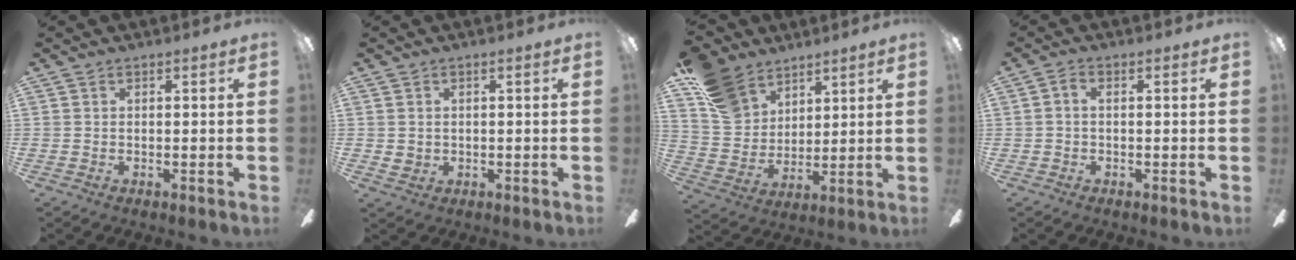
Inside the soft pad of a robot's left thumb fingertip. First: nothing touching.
{"total": 1.6, "force": [0.6, 1.5, 0.3], "torque": [-0.007, 0.002, 0.011]}
{"total": 14.6, "force": [9.8, 9.6, 5.0], "torque": [-0.116, -0.036, 0.200]}
{"total": 1.7, "force": [-0.4, 0.8, 1.4], "torque": [-0.027, 0.007, -0.008]}